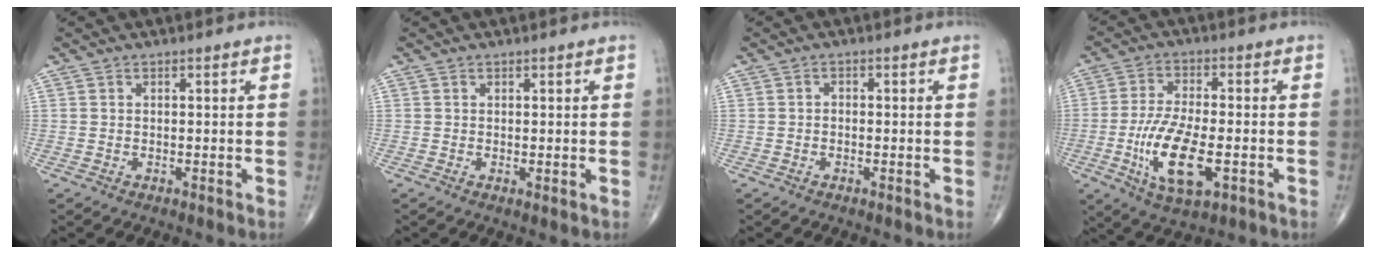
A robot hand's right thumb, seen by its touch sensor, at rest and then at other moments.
{"total": 0.9, "force": [0.0, 0.3, 0.8], "torque": [-0.016, -0.005, 0.001]}
{"total": 0.8, "force": [-0.2, 0.6, 0.4], "torque": [0.003, 0.002, -0.009]}
{"total": 12.9, "force": [-3.6, 5.2, 11.3], "torque": [-0.219, -0.001, -0.059]}